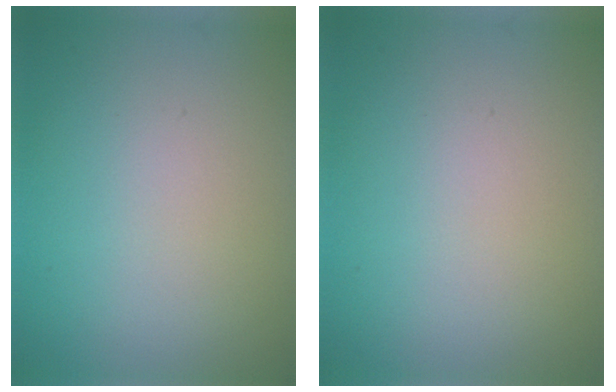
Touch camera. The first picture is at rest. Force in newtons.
{"total": 0.0}